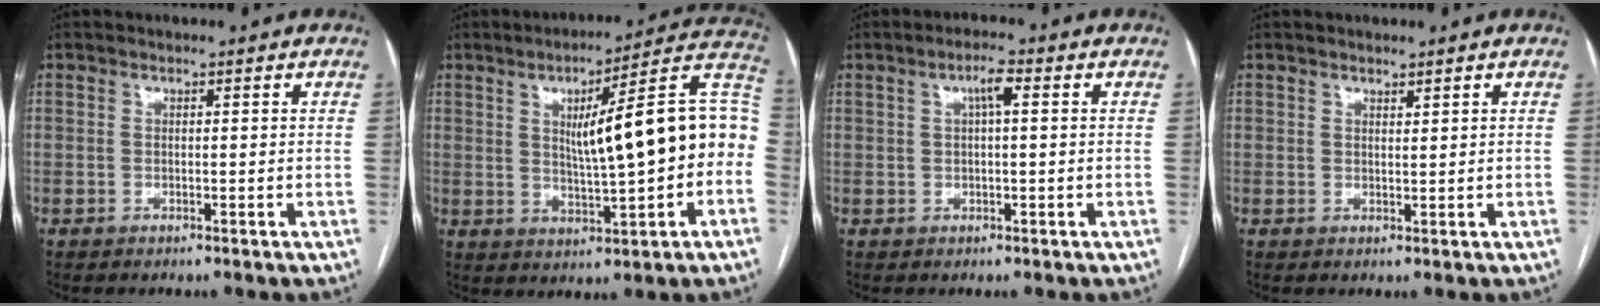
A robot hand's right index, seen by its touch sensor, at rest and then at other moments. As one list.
[{"total": 17.4, "force": [0.8, 2.3, 17.3], "torque": [-0.235, 0.037, 0.012]}, {"total": 2.8, "force": [0.9, 0.5, 2.6], "torque": [-0.044, 0.011, 0.014]}, {"total": 0.9, "force": [0.9, 0.1, 0.1], "torque": [-0.001, -0.004, 0.016]}]